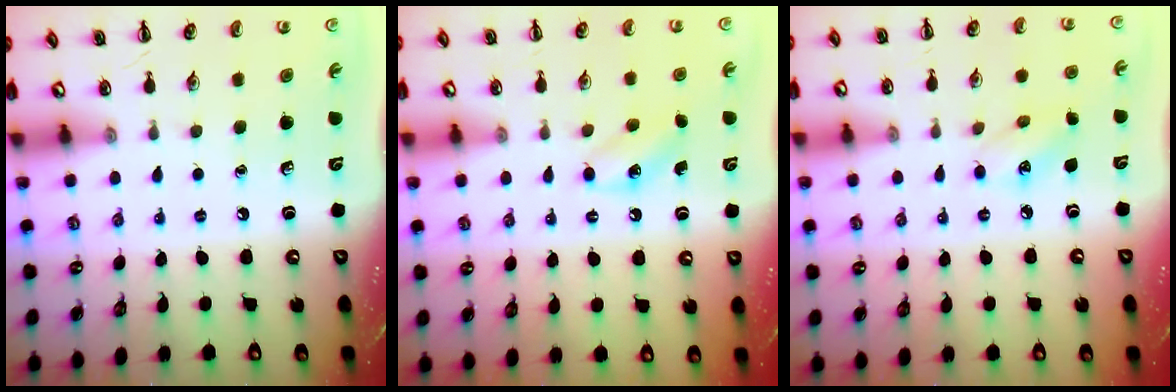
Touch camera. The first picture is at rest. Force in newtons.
{"total": 6.2, "press": 6.0, "slide": 1.5}
{"total": 5.5, "press": 5.4, "slide": 1.2}